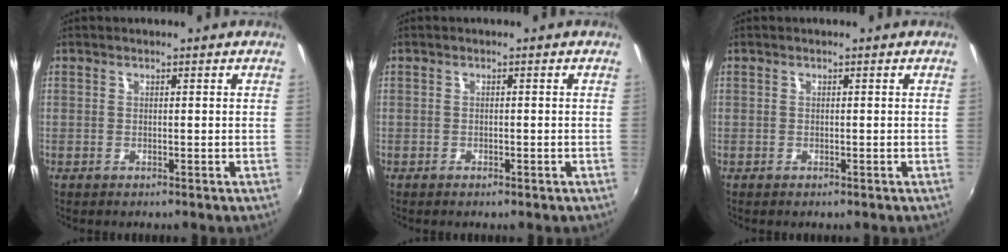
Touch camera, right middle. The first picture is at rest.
{"total": 1.1, "force": [-0.8, 0.5, 0.6], "torque": [-0.011, -0.002, -0.012]}
{"total": 0.0}